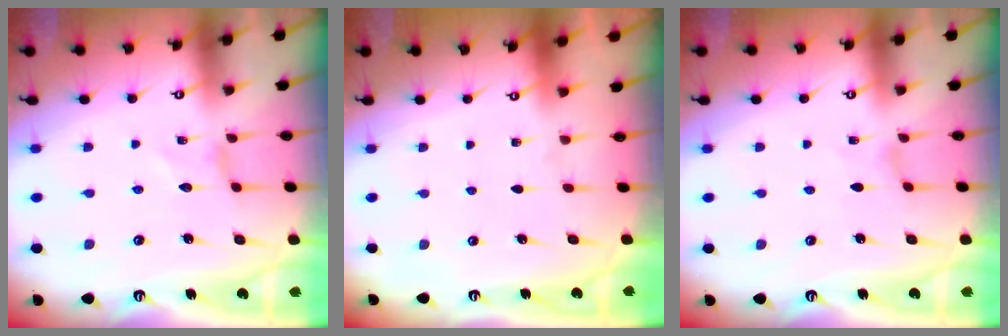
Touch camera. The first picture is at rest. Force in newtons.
{"total": 0.0}
{"total": 0.0}